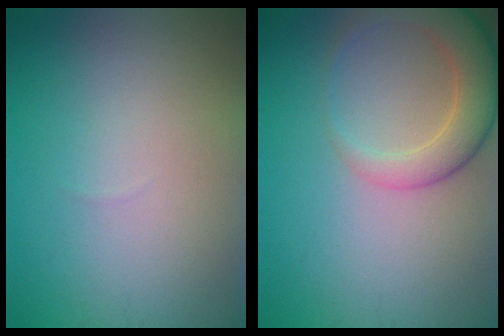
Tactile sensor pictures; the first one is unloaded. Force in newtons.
{"total": 4.8, "press": 4.8, "slide": 0.4}